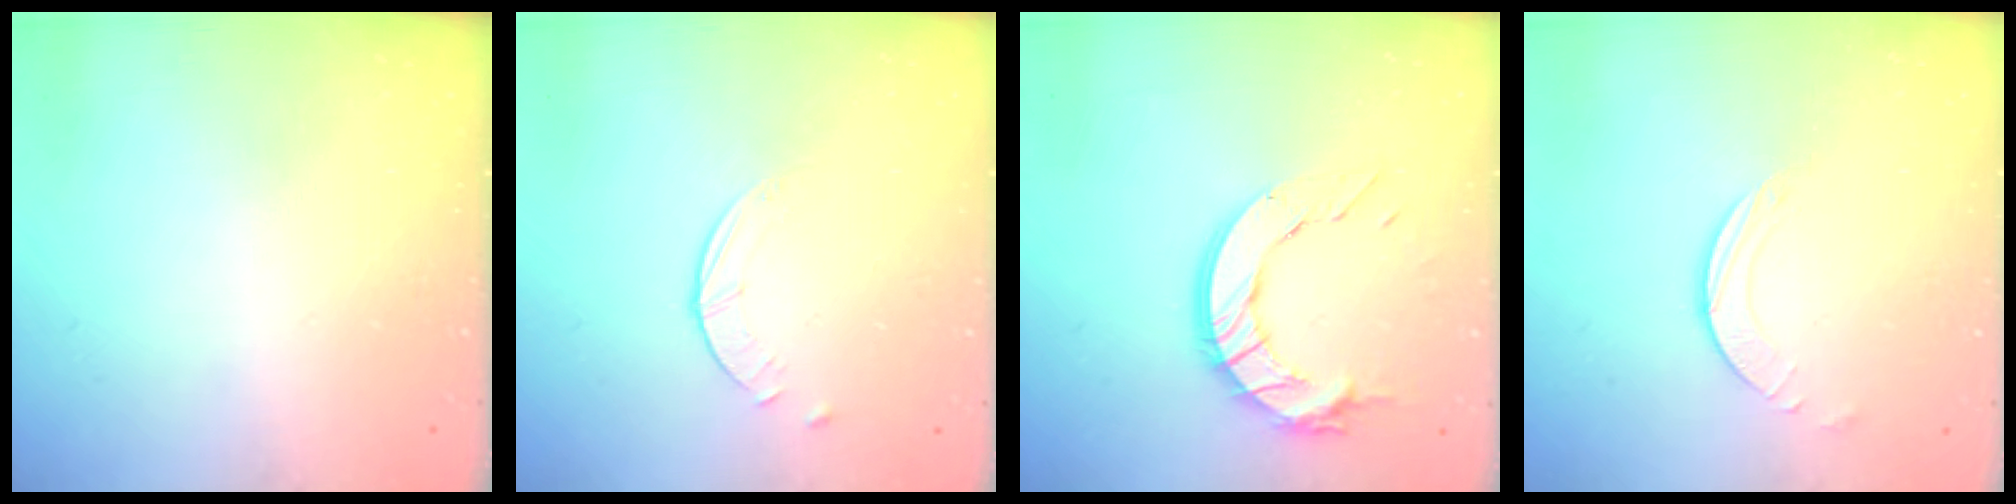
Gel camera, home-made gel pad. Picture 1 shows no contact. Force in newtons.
{"total": 0.9, "press": 0.9, "slide": 0.1}
{"total": 13.0, "press": 12.9, "slide": 1.2}
{"total": 2.0, "press": 1.9, "slide": 0.3}